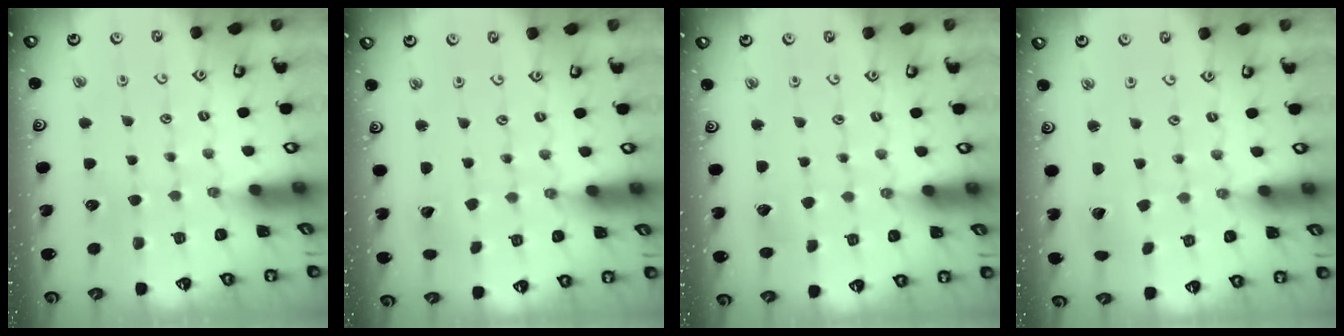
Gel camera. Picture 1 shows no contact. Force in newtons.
{"total": 2.7, "press": 2.7, "slide": 0.2}
{"total": 2.9, "press": 2.9, "slide": 0.3}
{"total": 2.1, "press": 2.1, "slide": 0.2}